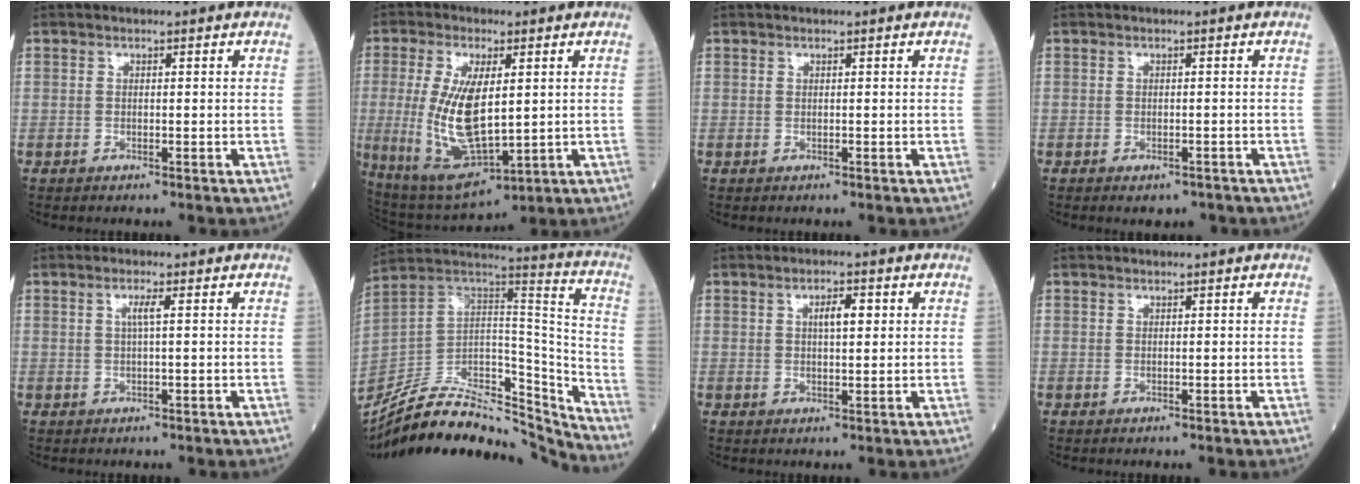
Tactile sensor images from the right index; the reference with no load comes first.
{"total": 13.2, "force": [0.4, 4.8, 12.4], "torque": [-0.257, -0.011, 0.023]}
{"total": 0.0}
{"total": 2.5, "force": [-1.9, 1.2, 1.1], "torque": [-0.007, 0.000, -0.020]}
{"total": 1.9, "force": [0.5, -0.1, 1.9], "torque": [-0.035, 0.001, 0.008]}
{"total": 28.1, "force": [-25.3, 5.5, 10.9], "torque": [-0.174, 0.013, -0.399]}
{"total": 3.5, "force": [1.1, 1.0, 3.1], "torque": [-0.050, 0.005, 0.018]}
{"total": 0.0}